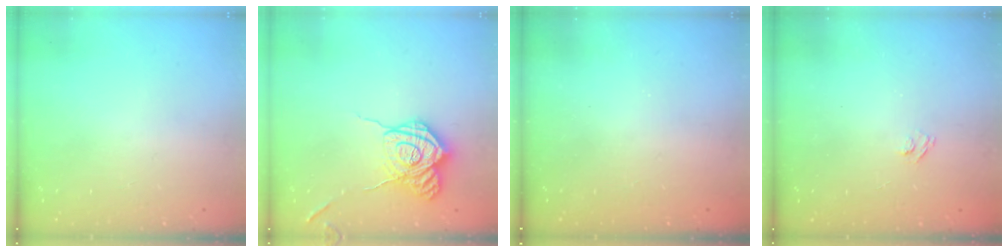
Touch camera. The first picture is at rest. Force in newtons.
{"total": 17.0, "press": 17.0, "slide": 0.9}
{"total": 2.2, "press": 2.1, "slide": 0.7}
{"total": 2.7, "press": 2.5, "slide": 0.9}